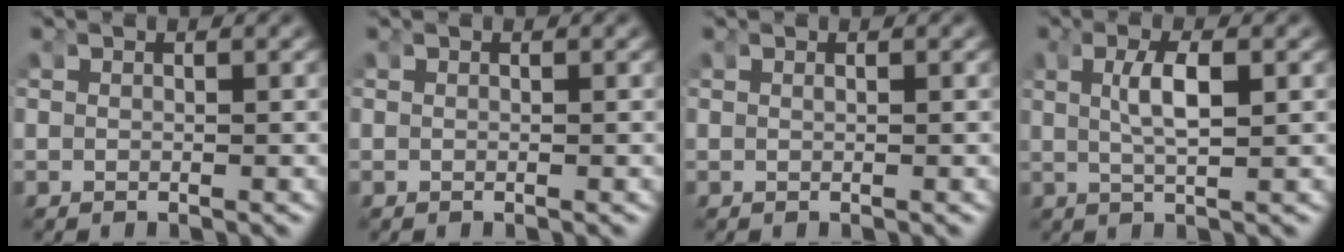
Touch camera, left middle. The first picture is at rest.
{"total": 0.0}
{"total": 0.0}
{"total": 2.6, "force": [0.1, 0.1, 2.6], "torque": [-0.052, -0.011, 0.012]}